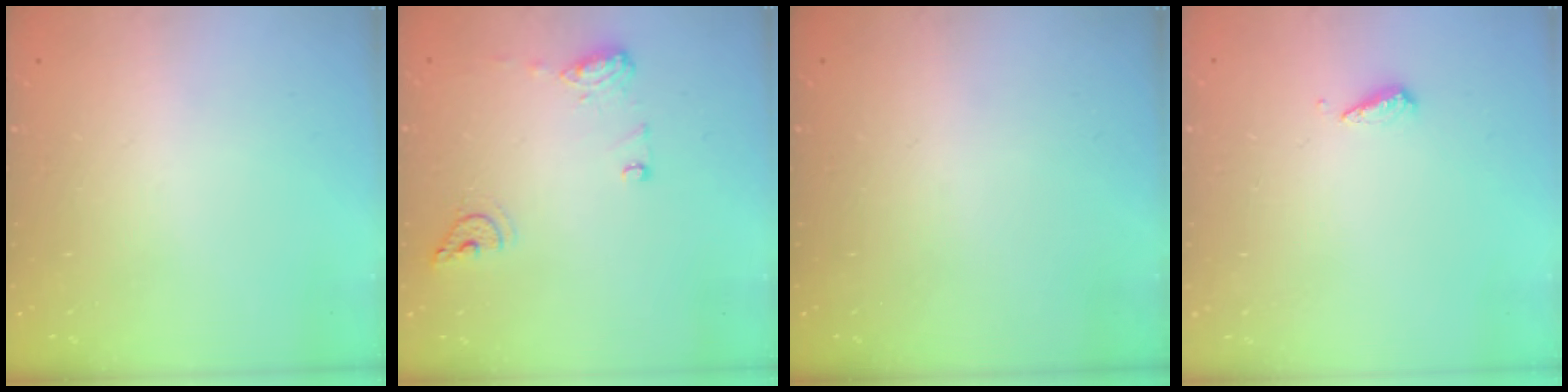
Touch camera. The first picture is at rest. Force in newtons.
{"total": 9.1, "press": 9.1, "slide": 1.1}
{"total": 0.0}
{"total": 3.0, "press": 3.0, "slide": 0.2}